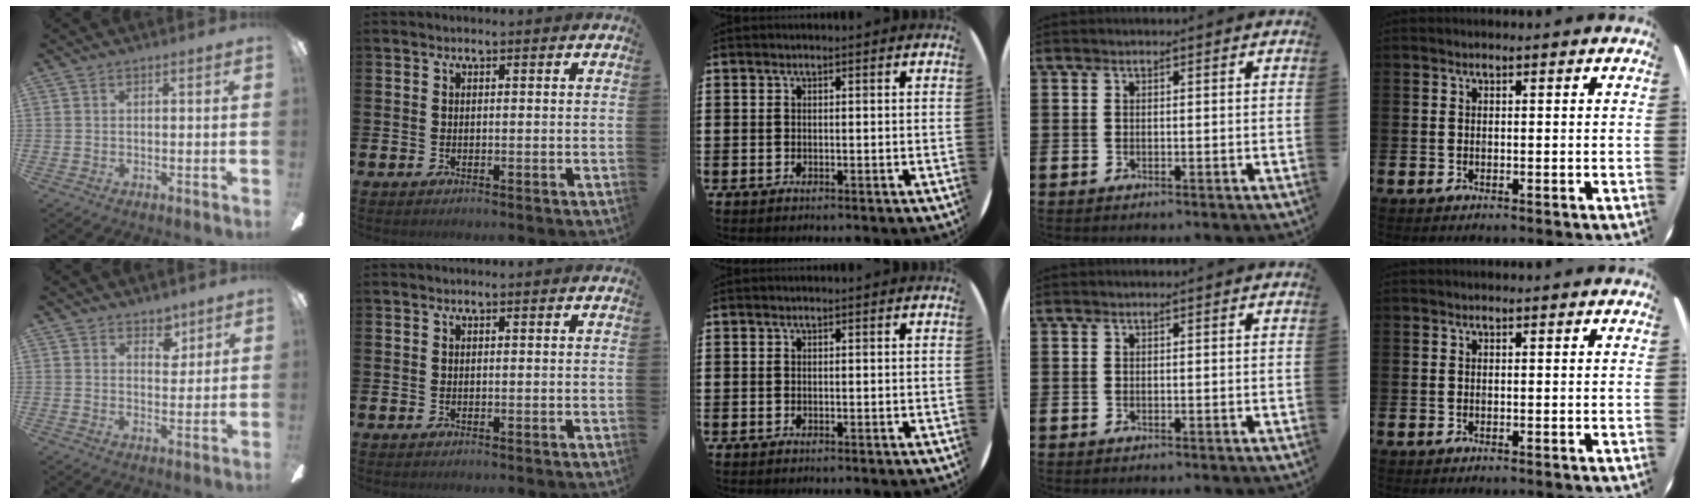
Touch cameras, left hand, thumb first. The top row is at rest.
{"thumb": {"total": 5.0, "force": [3.7, 2.8, 1.6], "torque": [-0.002, -0.020, 0.062]}}